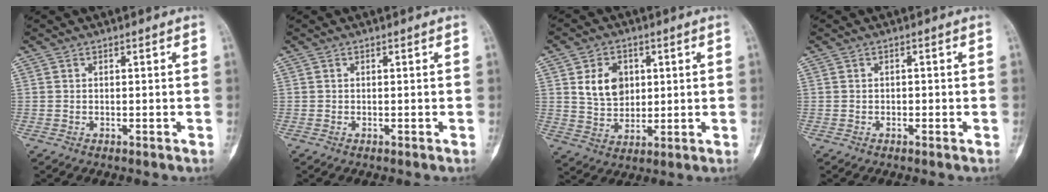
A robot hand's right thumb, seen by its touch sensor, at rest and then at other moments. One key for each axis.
{"total": 0.0}
{"total": 8.6, "fx": 2.4, "fy": 6.5, "fz": 5.2, "tx": -0.057, "ty": -0.014, "tz": 0.048}
{"total": 0.6, "fx": -0.2, "fy": 0.5, "fz": 0.3, "tx": -0.001, "ty": 0.003, "tz": -0.005}